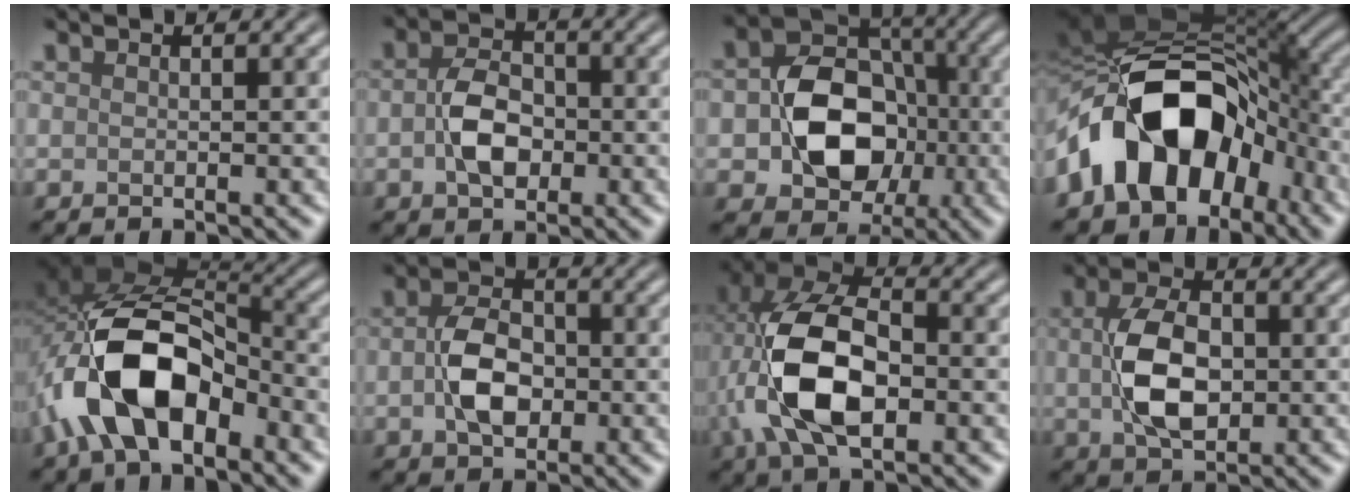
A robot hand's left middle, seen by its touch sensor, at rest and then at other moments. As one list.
[{"total": 4.2, "force": [-0.5, 2.8, 3.1], "torque": [-0.059, 0.004, -0.012]}, {"total": 8.6, "force": [-1.4, 6.5, 5.5], "torque": [-0.085, 0.008, -0.026]}, {"total": 14.3, "force": [-4.5, 9.3, 9.9], "torque": [-0.155, 0.010, -0.087]}, {"total": 11.6, "force": [-4.2, 6.3, 8.7], "torque": [-0.176, 0.006, -0.077]}, {"total": 4.6, "force": [-0.5, 3.1, 3.5], "torque": [-0.066, 0.004, -0.010]}, {"total": 10.6, "force": [-1.0, 6.0, 8.7], "torque": [-0.183, 0.009, -0.021]}, {"total": 6.1, "force": [0.0, 3.7, 4.9], "torque": [-0.102, 0.003, 0.002]}]